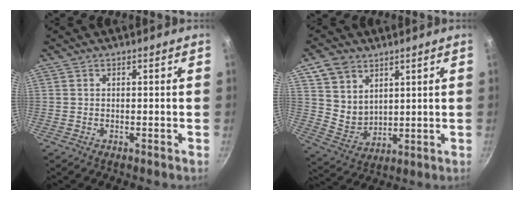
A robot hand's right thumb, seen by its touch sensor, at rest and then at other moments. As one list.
[{"total": 9.2, "force": [4.8, 6.8, 3.9], "torque": [-0.046, -0.021, 0.104]}]